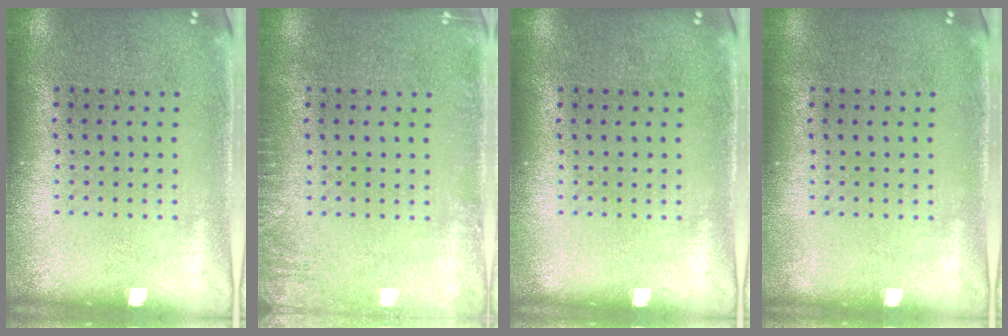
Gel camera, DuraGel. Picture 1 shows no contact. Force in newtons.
{"total": 1.4, "press": 1.4, "slide": 0.3}
{"total": 0.0}
{"total": 0.0}